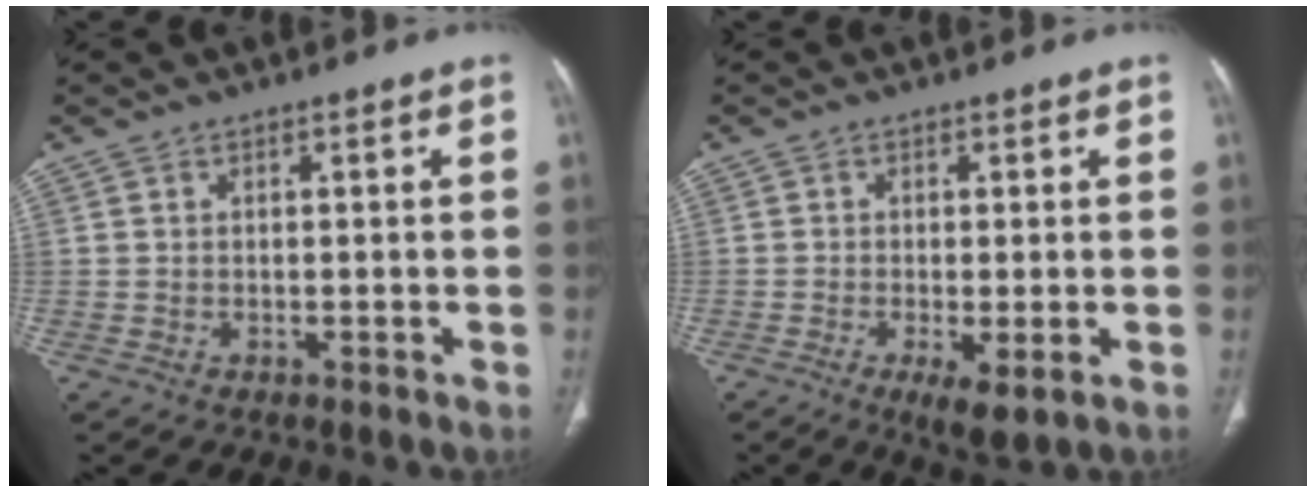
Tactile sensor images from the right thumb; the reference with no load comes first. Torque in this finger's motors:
{"motor_torque": [-0.20, 0.00, -0.16, 0.05, 0.02]}